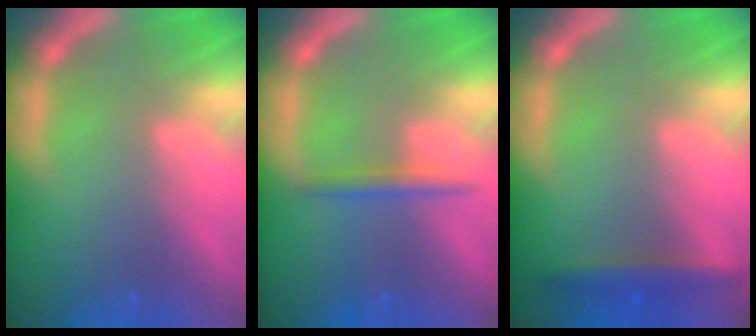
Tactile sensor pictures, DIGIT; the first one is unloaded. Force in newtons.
{"total": 1.9}
{"total": 3.0}